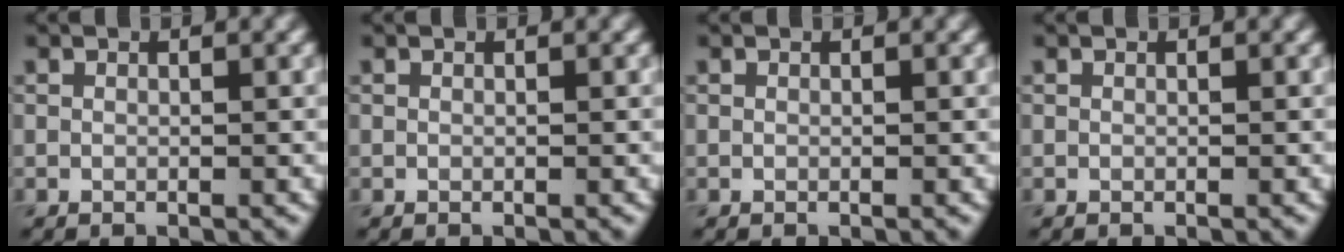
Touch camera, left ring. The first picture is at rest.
{"total": 0.0}
{"total": 0.0}
{"total": 0.0}